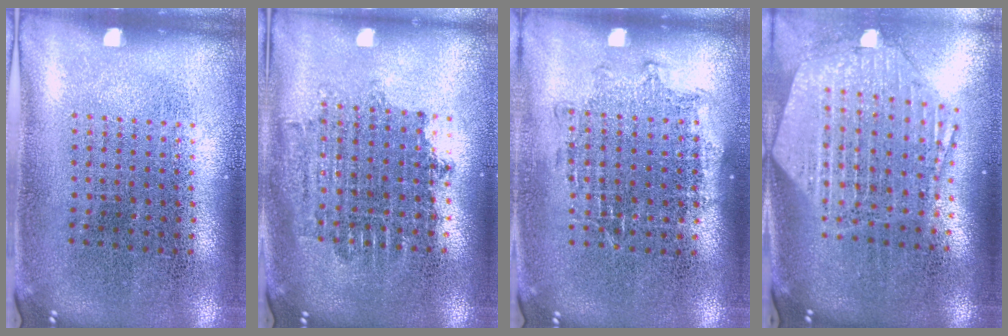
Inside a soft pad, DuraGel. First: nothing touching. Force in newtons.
{"total": 1.6, "press": 1.3, "slide": 0.9}
{"total": 1.1, "press": 1.0, "slide": 0.5}
{"total": 2.7, "press": 2.2, "slide": 1.5}